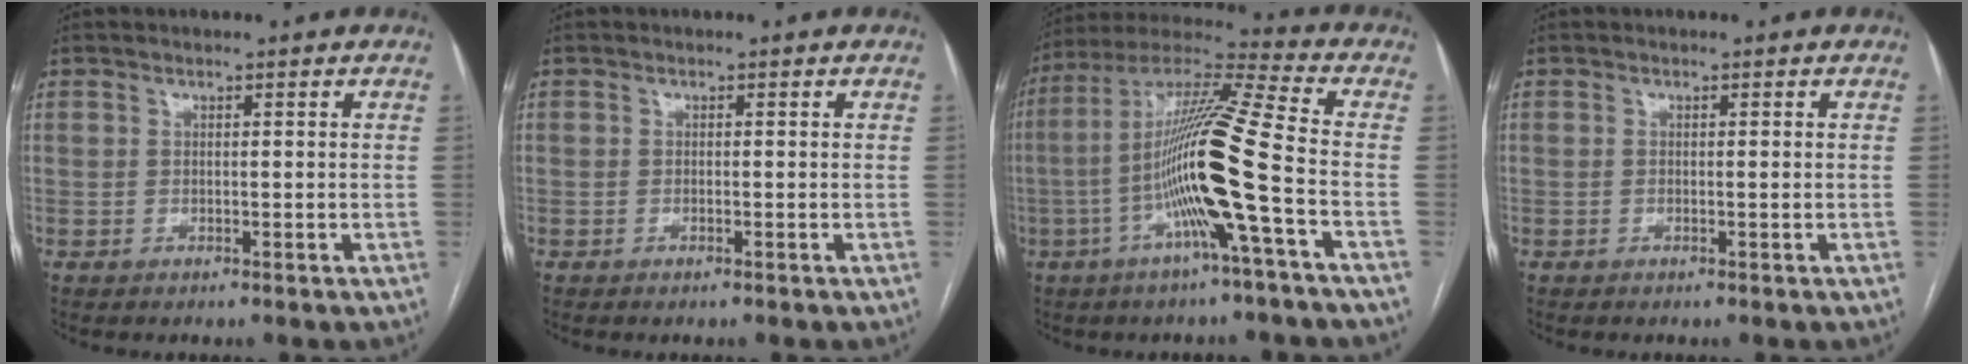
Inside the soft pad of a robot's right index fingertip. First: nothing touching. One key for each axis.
{"total": 0.0}
{"total": 16.7, "fx": -4.2, "fy": -1.2, "fz": 16.2, "tx": -0.306, "ty": 0.005, "tz": -0.089}
{"total": 0.0}